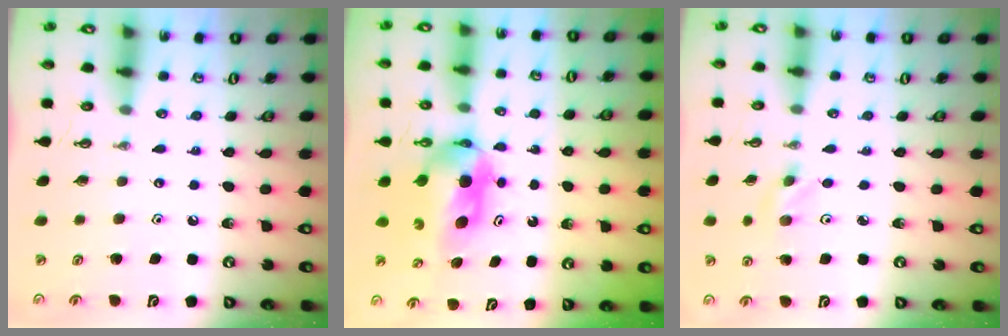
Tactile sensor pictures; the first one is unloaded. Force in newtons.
{"total": 5.6, "press": 5.4, "slide": 1.7}
{"total": 3.4, "press": 3.1, "slide": 1.3}